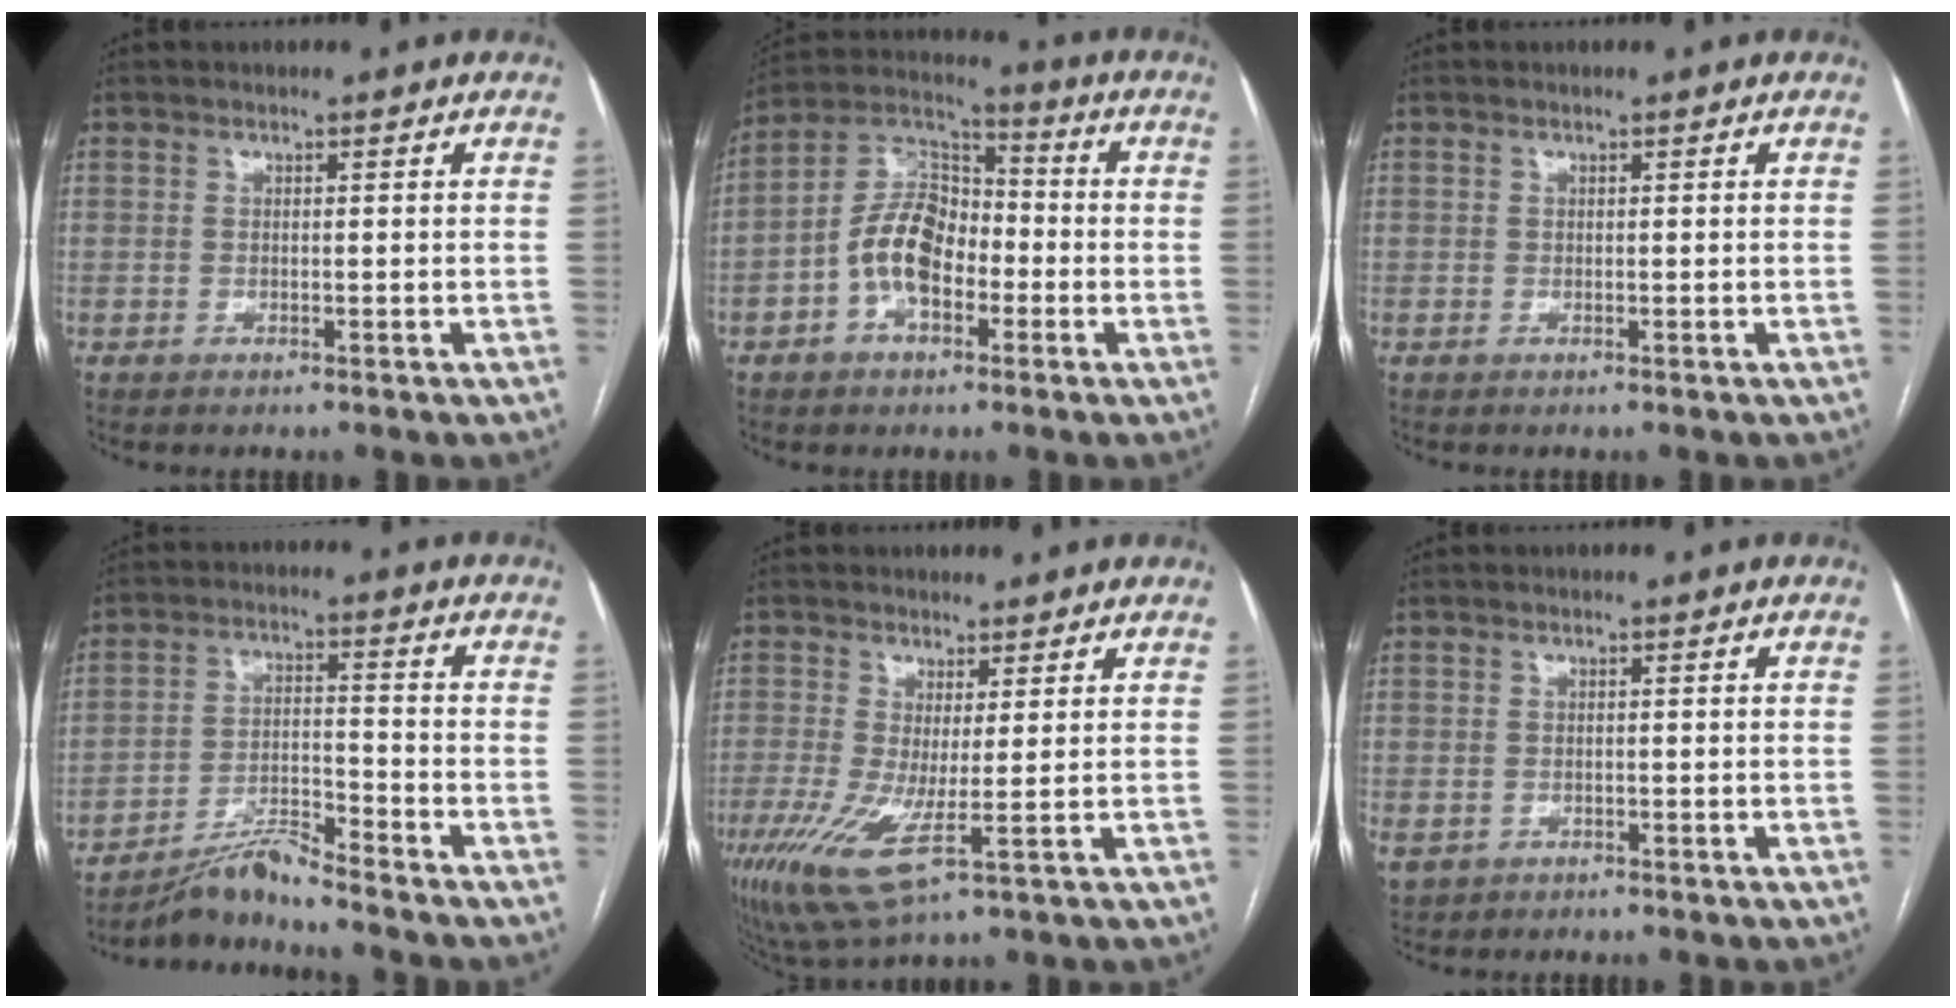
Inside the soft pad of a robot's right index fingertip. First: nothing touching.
{"total": 11.0, "force": [-3.1, 6.3, 8.5], "torque": [-0.181, 0.033, -0.062]}
{"total": 0.0}
{"total": 6.1, "force": [-5.8, -0.7, 1.7], "torque": [-0.033, -0.013, -0.106]}
{"total": 8.3, "force": [-1.7, 1.0, 8.0], "torque": [-0.168, -0.020, -0.021]}
{"total": 2.1, "force": [-0.9, 1.7, 0.9], "torque": [-0.022, -0.004, -0.004]}